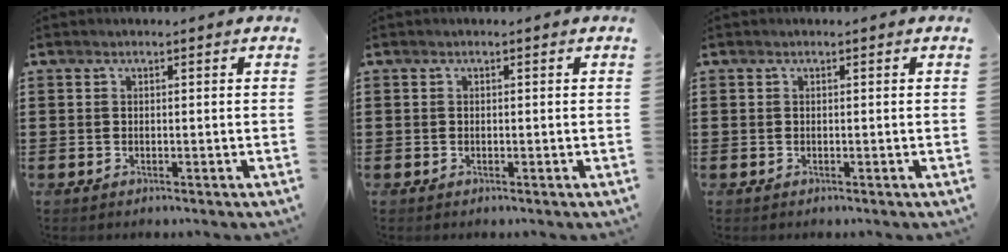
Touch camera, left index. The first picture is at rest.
{"total": 0.0}
{"total": 0.0}